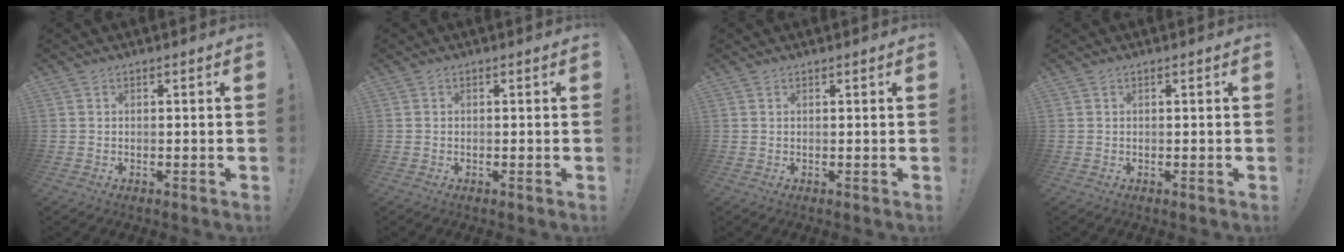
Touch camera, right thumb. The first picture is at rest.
{"total": 0.0}
{"total": 0.5, "force": [0.5, 0.1, -0.1], "torque": [0.009, -0.005, 0.009]}
{"total": 0.0}